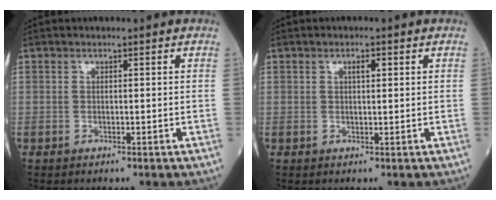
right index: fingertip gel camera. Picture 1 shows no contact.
{"total": 1.4, "force": [0.6, 0.4, 1.2], "torque": [-0.020, 0.001, 0.007]}